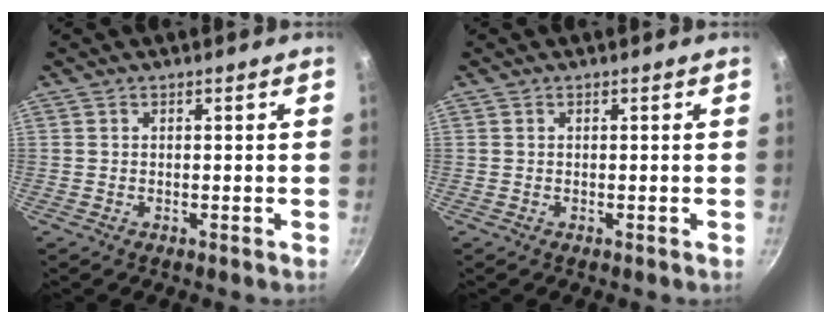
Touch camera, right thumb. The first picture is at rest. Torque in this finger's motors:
{"motor_torque": [-0.02, -0.02, 0.03, 0.03, 0.00]}